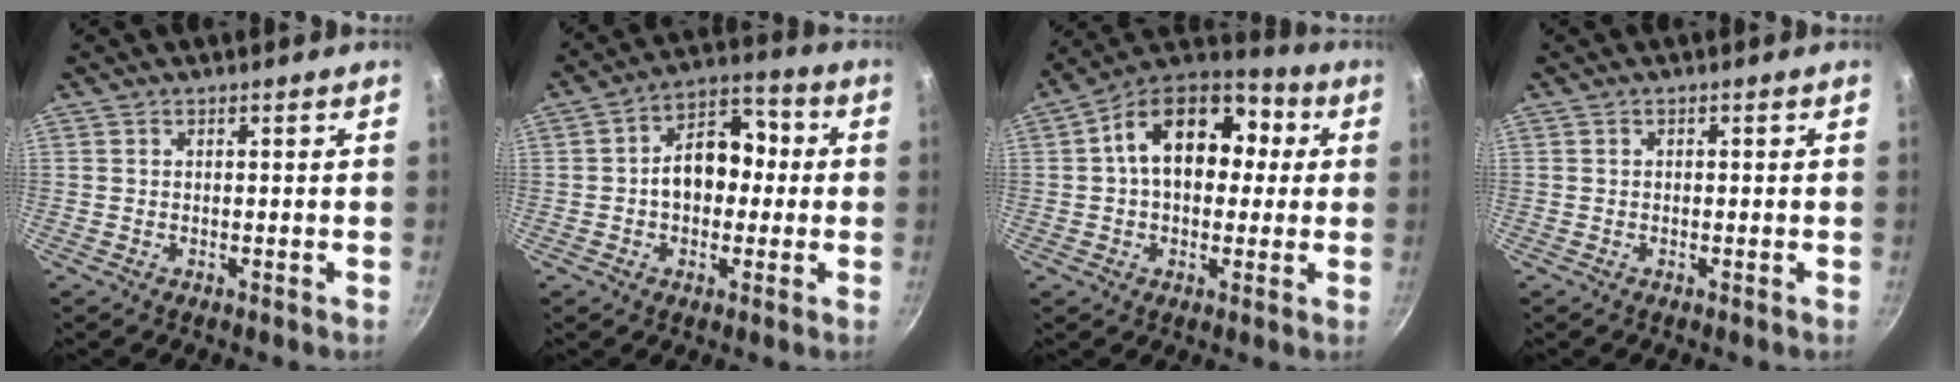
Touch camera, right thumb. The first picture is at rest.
{"total": 11.5, "force": [0.0, 7.9, 8.4], "torque": [-0.100, 0.034, -0.010]}
{"total": 17.7, "force": [2.8, 11.7, 13.0], "torque": [-0.160, 0.036, 0.033]}
{"total": 0.0}